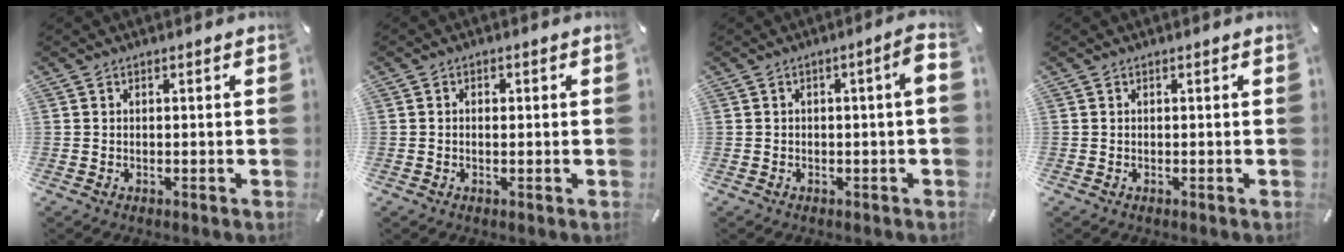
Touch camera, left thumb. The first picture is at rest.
{"total": 1.3, "force": [0.0, 0.9, 0.9], "torque": [-0.012, 0.000, -0.004]}
{"total": 4.1, "force": [-0.3, 0.9, 4.0], "torque": [-0.068, 0.005, -0.005]}
{"total": 0.0}